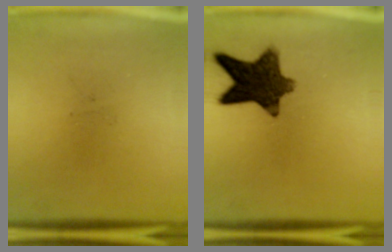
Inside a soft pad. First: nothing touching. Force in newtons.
{"total": 11.5}